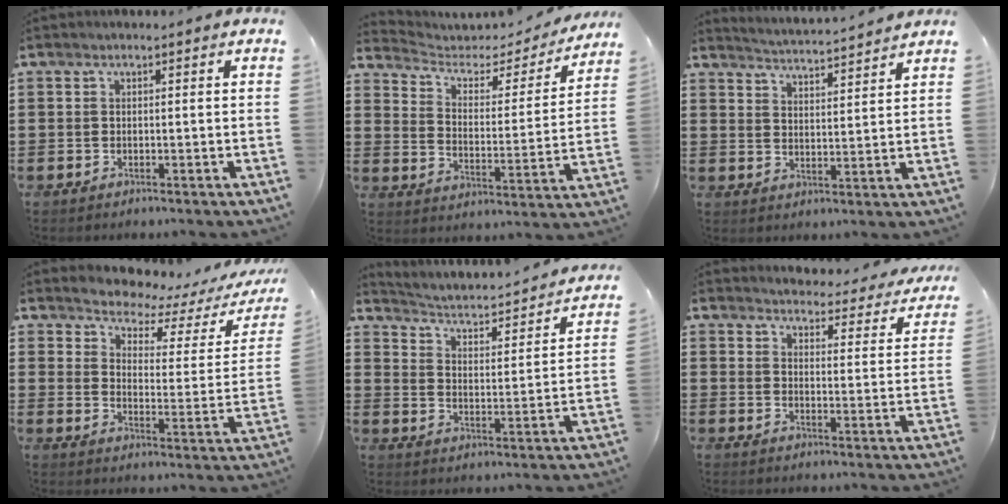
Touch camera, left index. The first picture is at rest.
{"total": 3.5, "force": [2.7, 1.9, 1.2], "torque": [-0.044, -0.020, 0.040]}
{"total": 3.4, "force": [3.3, -0.8, 0.1], "torque": [-0.019, -0.030, 0.054]}
{"total": 3.6, "force": [3.5, 0.6, 0.7], "torque": [-0.039, -0.030, 0.054]}
{"total": 2.1, "force": [1.9, 0.4, 0.8], "torque": [-0.033, -0.029, 0.019]}
{"total": 3.4, "force": [3.3, -0.1, 0.4], "torque": [-0.021, -0.034, 0.050]}